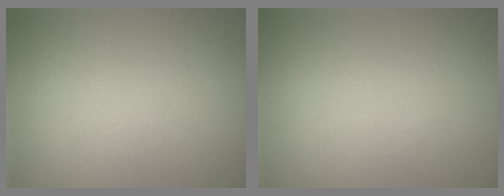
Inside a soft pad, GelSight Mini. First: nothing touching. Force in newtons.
{"total": 0.0}